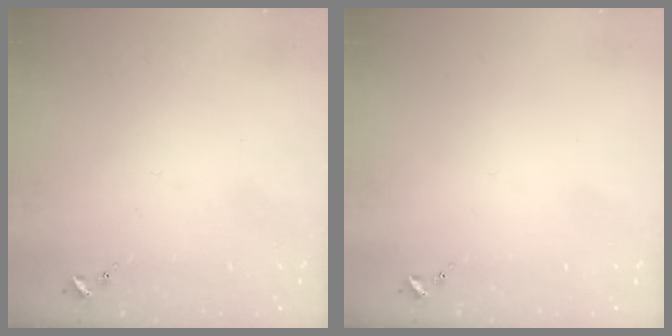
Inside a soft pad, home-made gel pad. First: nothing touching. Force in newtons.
{"total": 0.0}